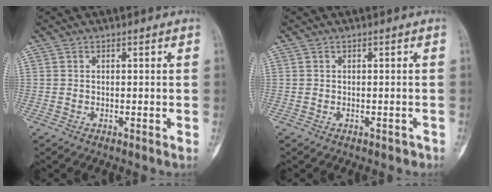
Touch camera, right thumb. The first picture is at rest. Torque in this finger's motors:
{"motor_torque": [0.11, -0.15, 0.15, -0.16, 0.03]}